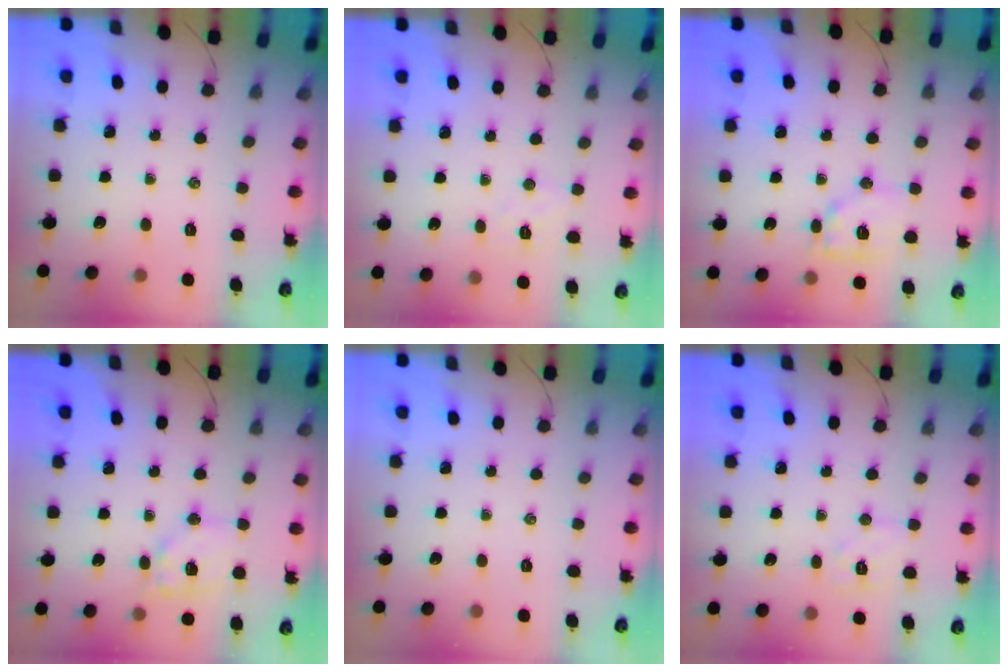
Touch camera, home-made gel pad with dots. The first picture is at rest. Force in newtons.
{"total": 3.6, "press": 3.5, "slide": 0.8}
{"total": 11.1, "press": 11.1, "slide": 1.2}
{"total": 10.7, "press": 10.6, "slide": 1.5}
{"total": 0.0}
{"total": 6.8, "press": 6.7, "slide": 0.9}